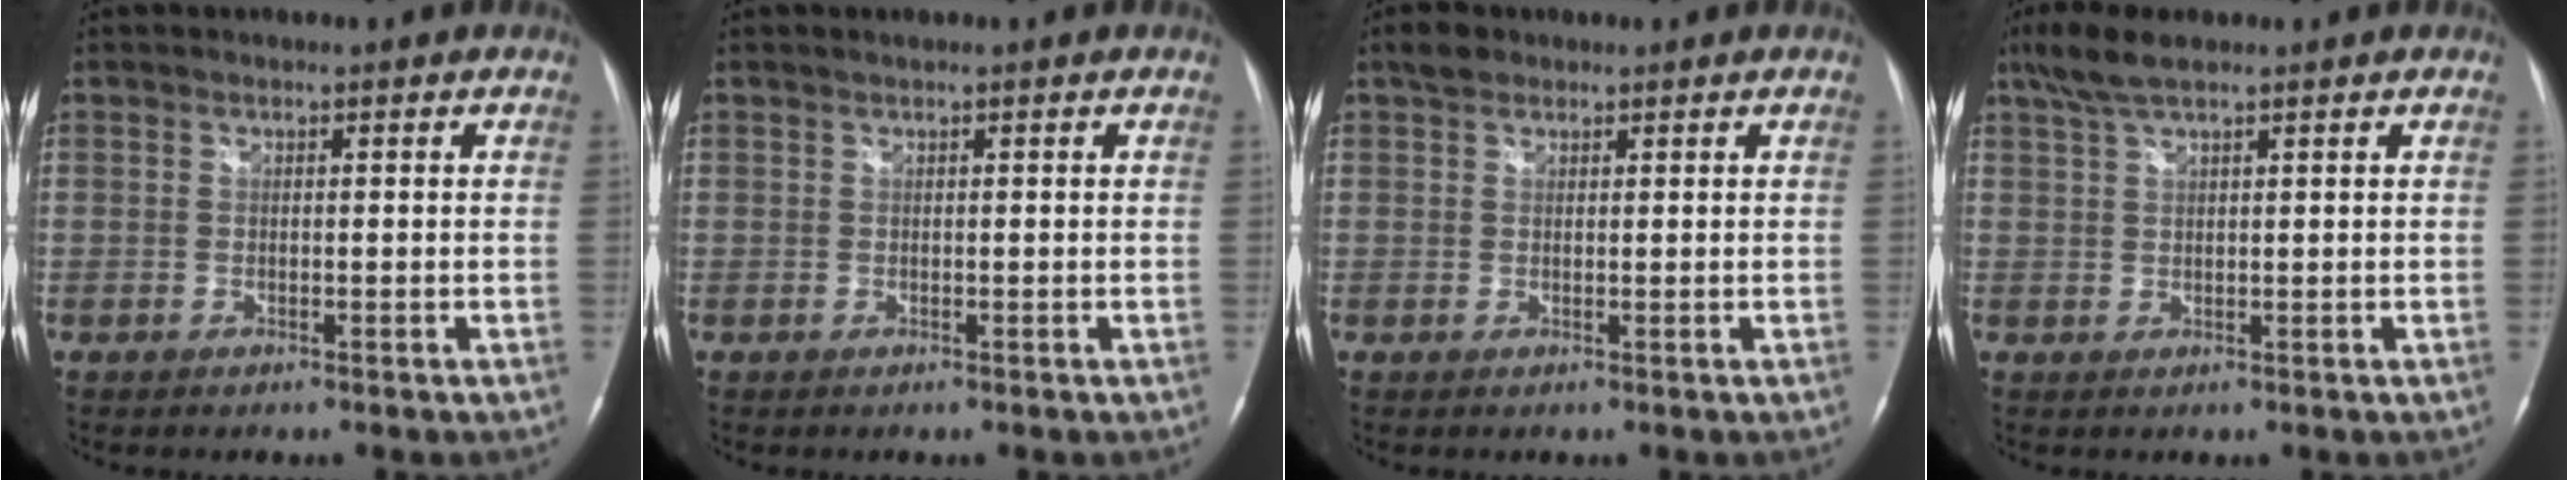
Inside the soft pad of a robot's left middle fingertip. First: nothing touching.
{"total": 0.0}
{"total": 2.1, "force": [1.5, 1.3, 0.6], "torque": [-0.014, 0.012, 0.024]}
{"total": 4.6, "force": [3.4, 0.9, 2.9], "torque": [-0.068, 0.017, 0.069]}